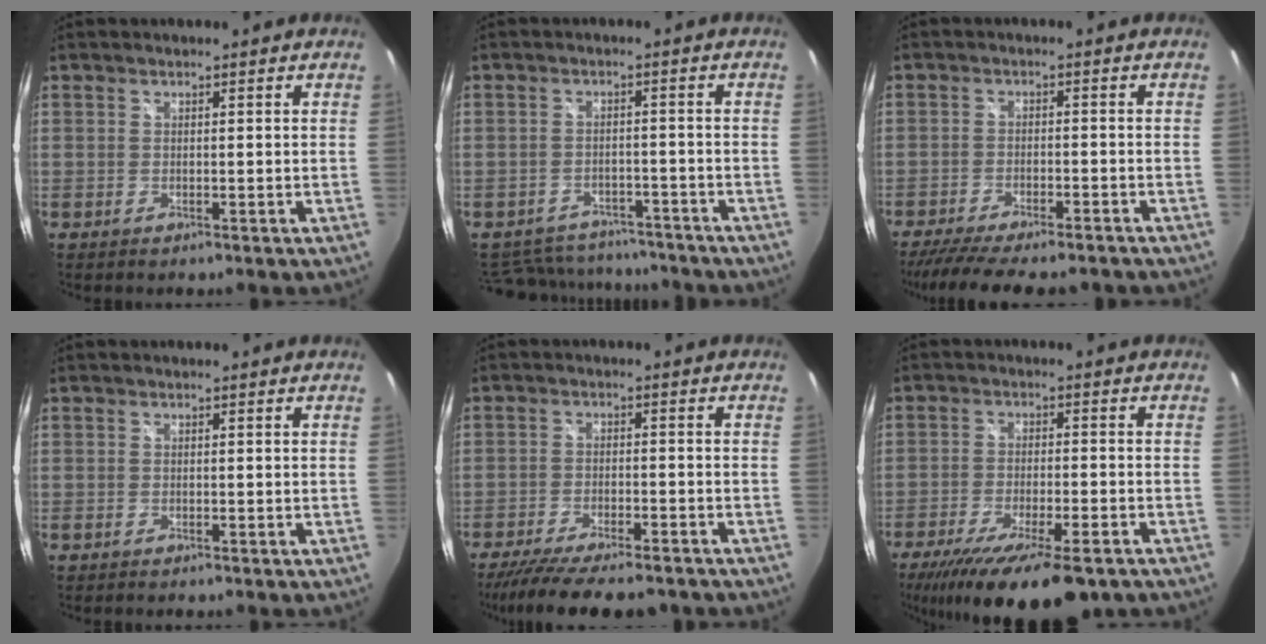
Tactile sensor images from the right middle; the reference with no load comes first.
{"total": 12.4, "force": [-10.5, 5.9, 3.2], "torque": [-0.087, 0.022, -0.137]}
{"total": 14.9, "force": [-12.6, 3.2, 7.4], "torque": [-0.150, -0.033, -0.189]}
{"total": 0.7, "force": [-0.6, 0.3, 0.2], "torque": [-0.005, -0.003, -0.015]}
{"total": 15.8, "force": [-13.4, 3.4, 7.8], "torque": [-0.156, -0.033, -0.204]}
{"total": 18.6, "force": [-13.2, 4.9, 12.2], "torque": [-0.233, -0.063, -0.204]}